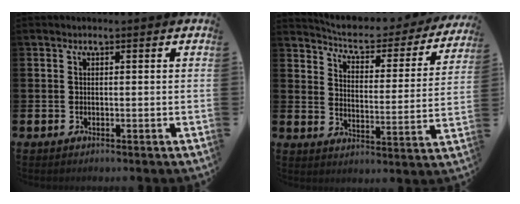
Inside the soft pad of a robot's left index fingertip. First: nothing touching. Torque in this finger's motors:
{"motor_torque": [1.08, -1.06, 0.14, 0.02]}